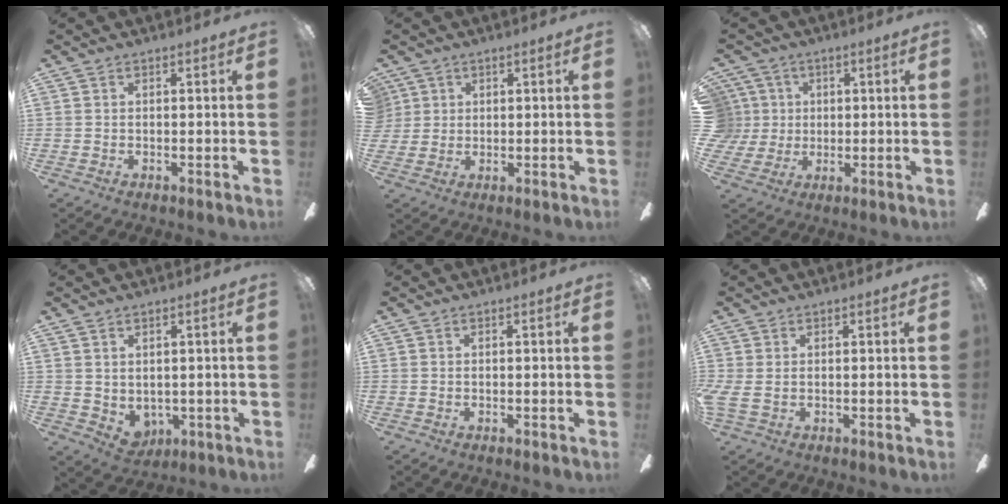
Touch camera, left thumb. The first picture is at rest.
{"total": 3.1, "force": [1.3, 2.8, 0.1], "torque": [-0.005, 0.004, 0.023]}
{"total": 7.7, "force": [1.5, 7.4, 1.5], "torque": [-0.052, 0.006, 0.031]}
{"total": 4.2, "force": [0.5, 3.4, 2.4], "torque": [-0.052, -0.004, 0.011]}
{"total": 0.0}
{"total": 2.3, "force": [0.5, 0.9, 2.0], "torque": [-0.047, -0.001, 0.008]}